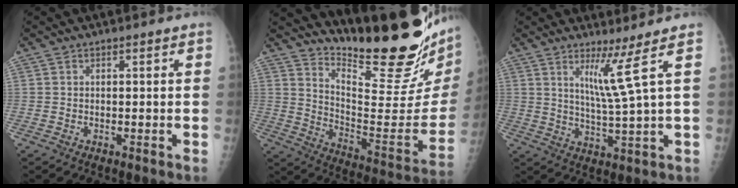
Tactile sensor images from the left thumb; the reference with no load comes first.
{"total": 27.9, "force": [22.1, 5.1, 16.3], "torque": [-0.217, -0.177, 0.315]}
{"total": 6.2, "force": [3.2, -2.0, 5.0], "torque": [-0.100, -0.046, 0.068]}